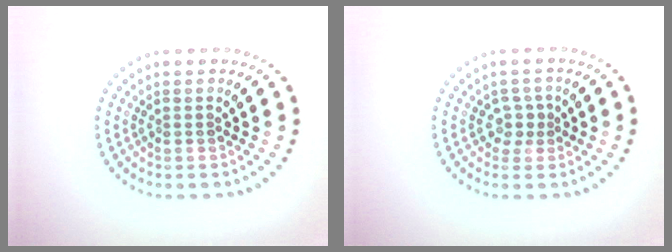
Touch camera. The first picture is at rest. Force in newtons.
{"total": 1.6, "press": 1.1, "slide": 1.1}